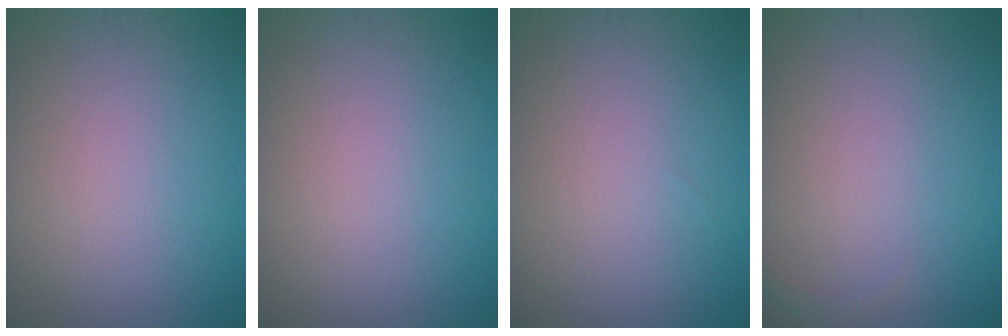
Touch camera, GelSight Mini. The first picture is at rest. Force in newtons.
{"total": 0.0}
{"total": 0.0}
{"total": 0.6, "press": 0.6, "slide": 0.1}